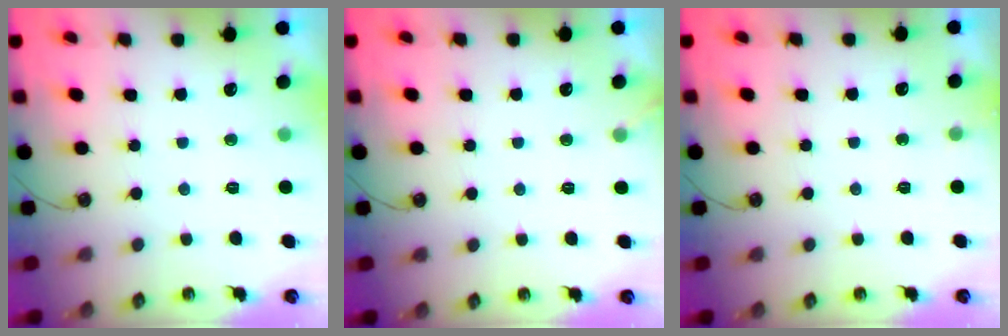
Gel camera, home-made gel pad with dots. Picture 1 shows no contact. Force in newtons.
{"total": 2.5, "press": 2.5, "slide": 0.2}
{"total": 2.8, "press": 2.8, "slide": 0.2}